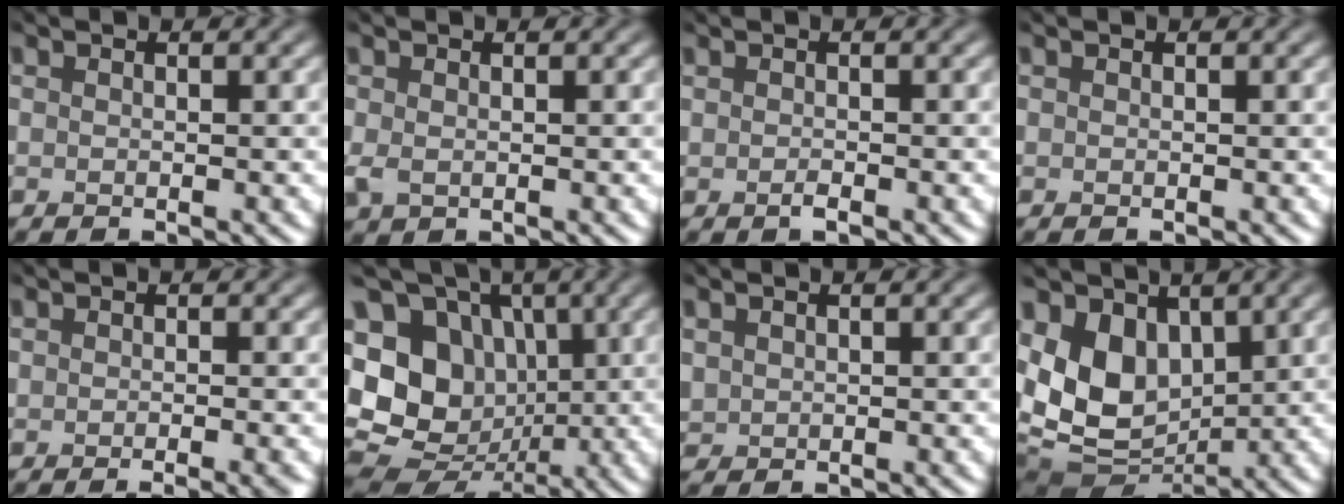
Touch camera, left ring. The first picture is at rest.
{"total": 1.2, "force": [0.2, 0.8, 0.9], "torque": [-0.029, 0.000, 0.008]}
{"total": 0.8, "force": [-0.2, 0.2, 0.7], "torque": [-0.016, -0.005, 0.000]}
{"total": 0.0}
{"total": 2.2, "force": [-0.2, 0.7, 2.1], "torque": [-0.022, -0.003, -0.002]}
{"total": 16.4, "force": [0.2, 14.0, 8.4], "torque": [-0.185, 0.029, -0.012]}
{"total": 1.1, "force": [0.5, 0.8, 0.6], "torque": [-0.019, 0.002, 0.018]}
{"total": 8.8, "force": [0.8, 6.1, 6.4], "torque": [-0.135, -0.011, 0.019]}